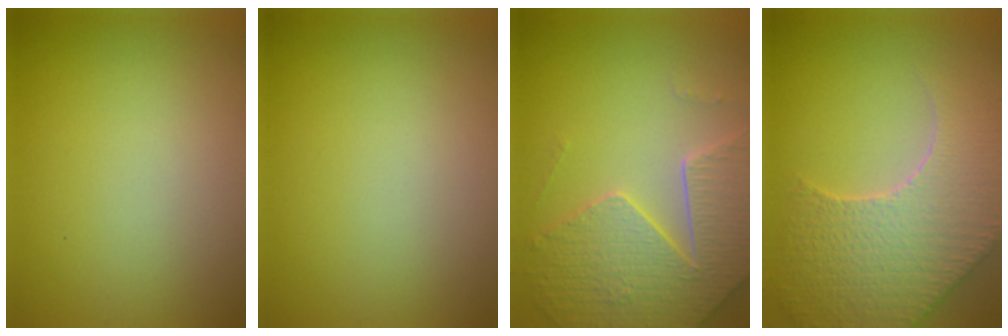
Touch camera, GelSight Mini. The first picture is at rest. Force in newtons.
{"total": 0.0}
{"total": 6.5, "press": 5.2, "slide": 3.8}
{"total": 8.8, "press": 6.3, "slide": 6.2}